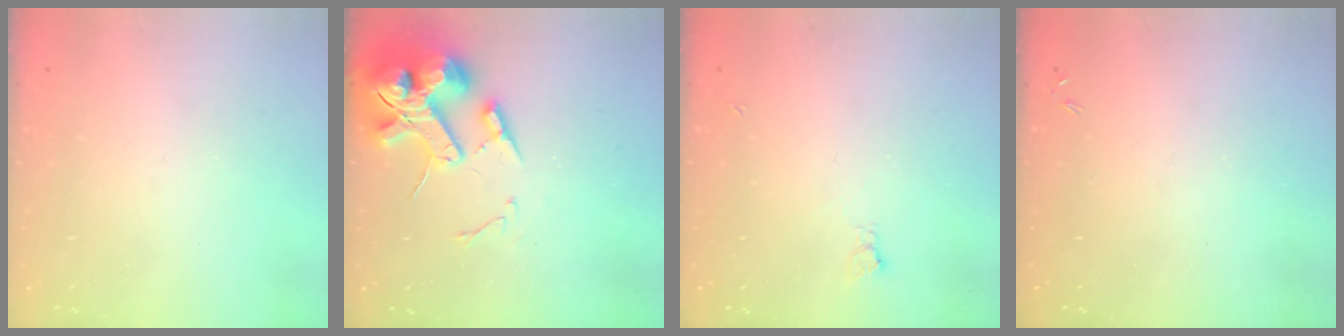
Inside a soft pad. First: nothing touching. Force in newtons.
{"total": 15.9, "press": 15.7, "slide": 2.4}
{"total": 2.9, "press": 2.9, "slide": 0.5}
{"total": 0.0}